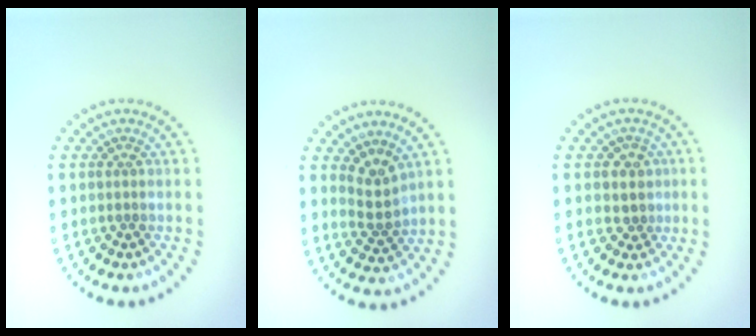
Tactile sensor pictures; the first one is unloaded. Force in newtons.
{"total": 2.4, "press": 1.9, "slide": 1.5}
{"total": 1.4, "press": 1.3, "slide": 0.7}